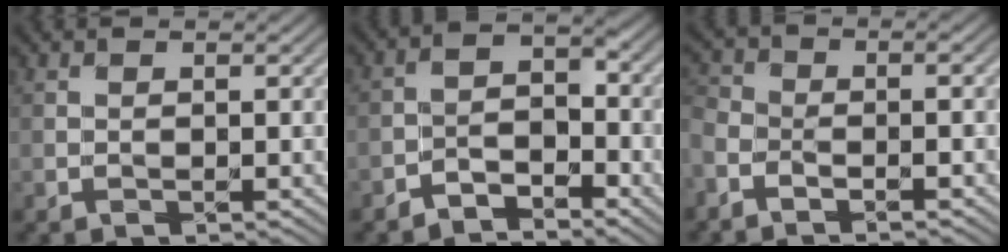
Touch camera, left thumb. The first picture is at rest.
{"total": 3.8, "force": [-3.2, 2.1, 0.2], "torque": [0.010, 0.007, -0.063]}
{"total": 4.4, "force": [-3.0, 1.7, 2.7], "torque": [-0.043, -0.010, -0.047]}